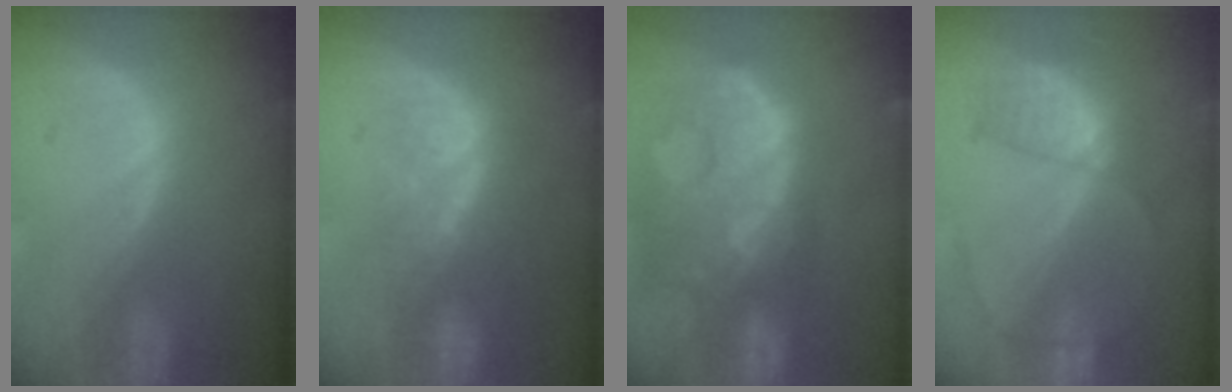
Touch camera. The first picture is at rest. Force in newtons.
{"total": 8.2, "press": 7.2, "slide": 3.8}
{"total": 14.2, "press": 11.5, "slide": 8.3}
{"total": 6.6, "press": 5.7, "slide": 3.2}